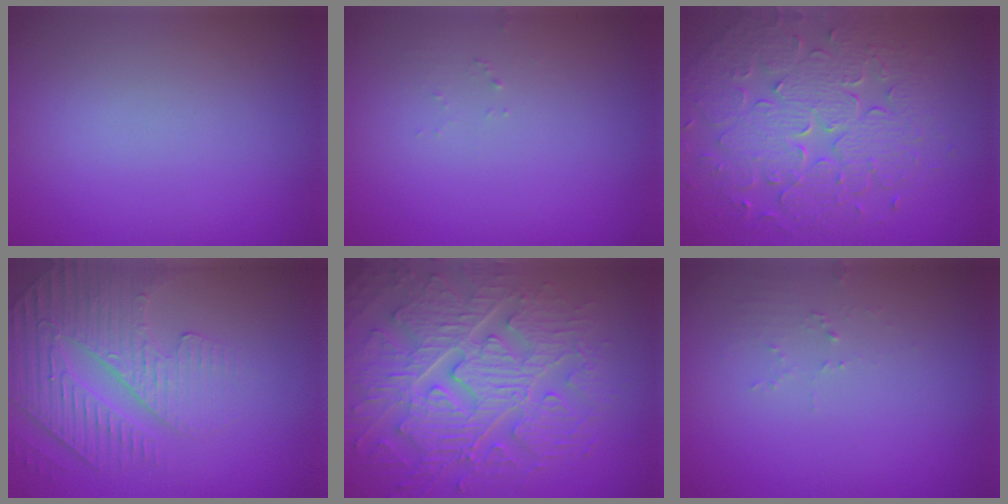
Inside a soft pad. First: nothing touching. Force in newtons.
{"total": 0.7, "press": 0.7, "slide": 0.1}
{"total": 8.1, "press": 5.8, "slide": 5.7}
{"total": 4.4, "press": 4.1, "slide": 1.4}
{"total": 8.8, "press": 6.5, "slide": 6.0}
{"total": 1.1, "press": 1.1, "slide": 0.1}